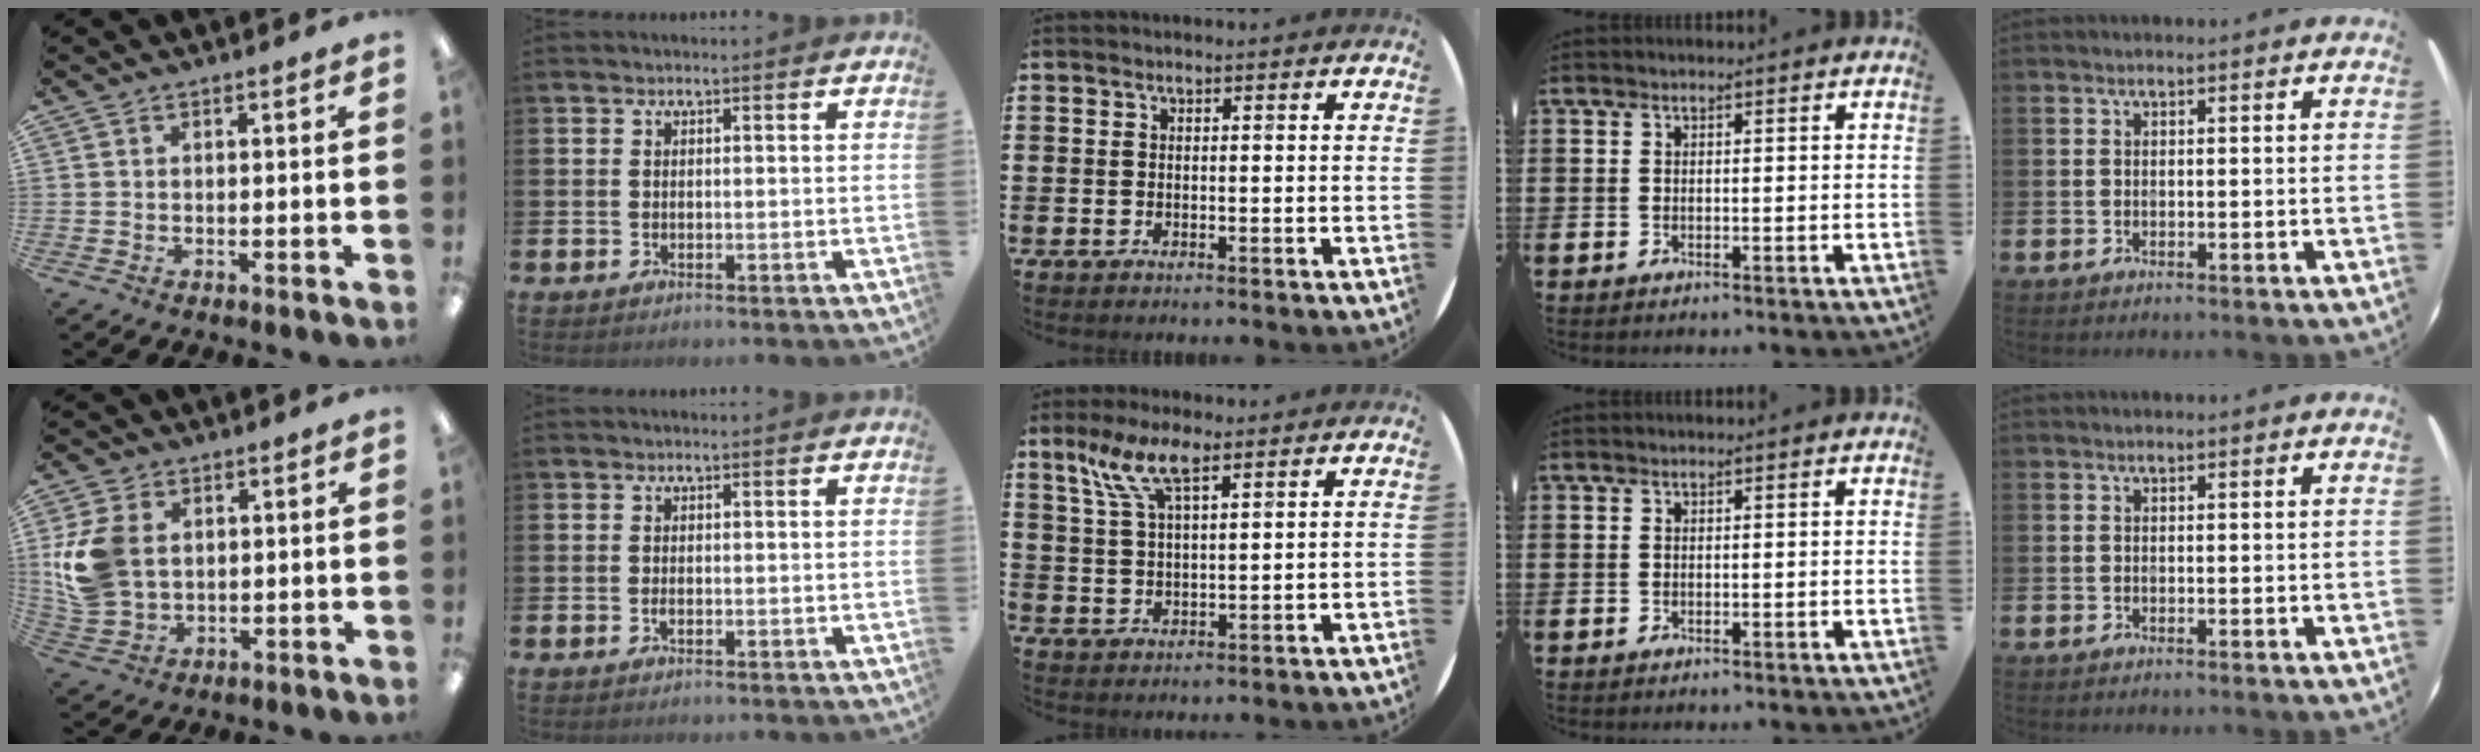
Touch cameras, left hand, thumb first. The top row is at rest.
{"thumb": {"total": 11.9, "force": [2.3, 9.0, 7.4], "torque": [-0.172, 0.010, 0.045]}, "index": {"total": 0.7, "force": [-0.3, 0.2, 0.6], "torque": [-0.019, 0.003, -0.004]}, "middle": {"total": 7.0, "force": [4.5, 2.1, 4.9], "torque": [-0.109, 0.004, 0.079]}}